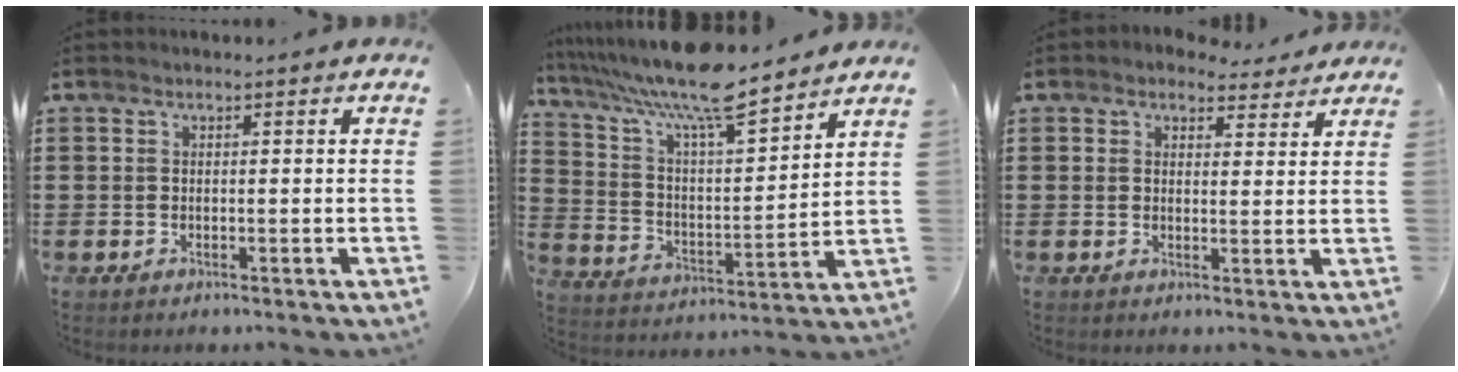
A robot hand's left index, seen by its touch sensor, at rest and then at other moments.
{"total": 10.7, "force": [9.2, 0.8, 5.4], "torque": [-0.140, -0.059, 0.157]}
{"total": 3.7, "force": [3.3, 1.5, 0.7], "torque": [-0.018, -0.008, 0.060]}